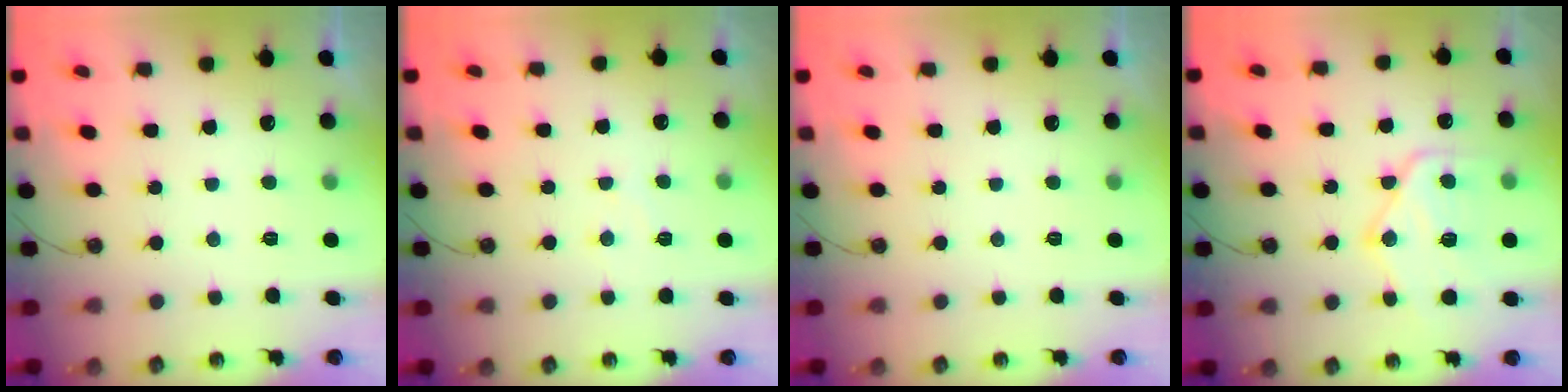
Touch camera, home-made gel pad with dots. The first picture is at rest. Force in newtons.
{"total": 6.0, "press": 5.9, "slide": 0.5}
{"total": 0.0}
{"total": 15.7, "press": 15.6, "slide": 1.2}